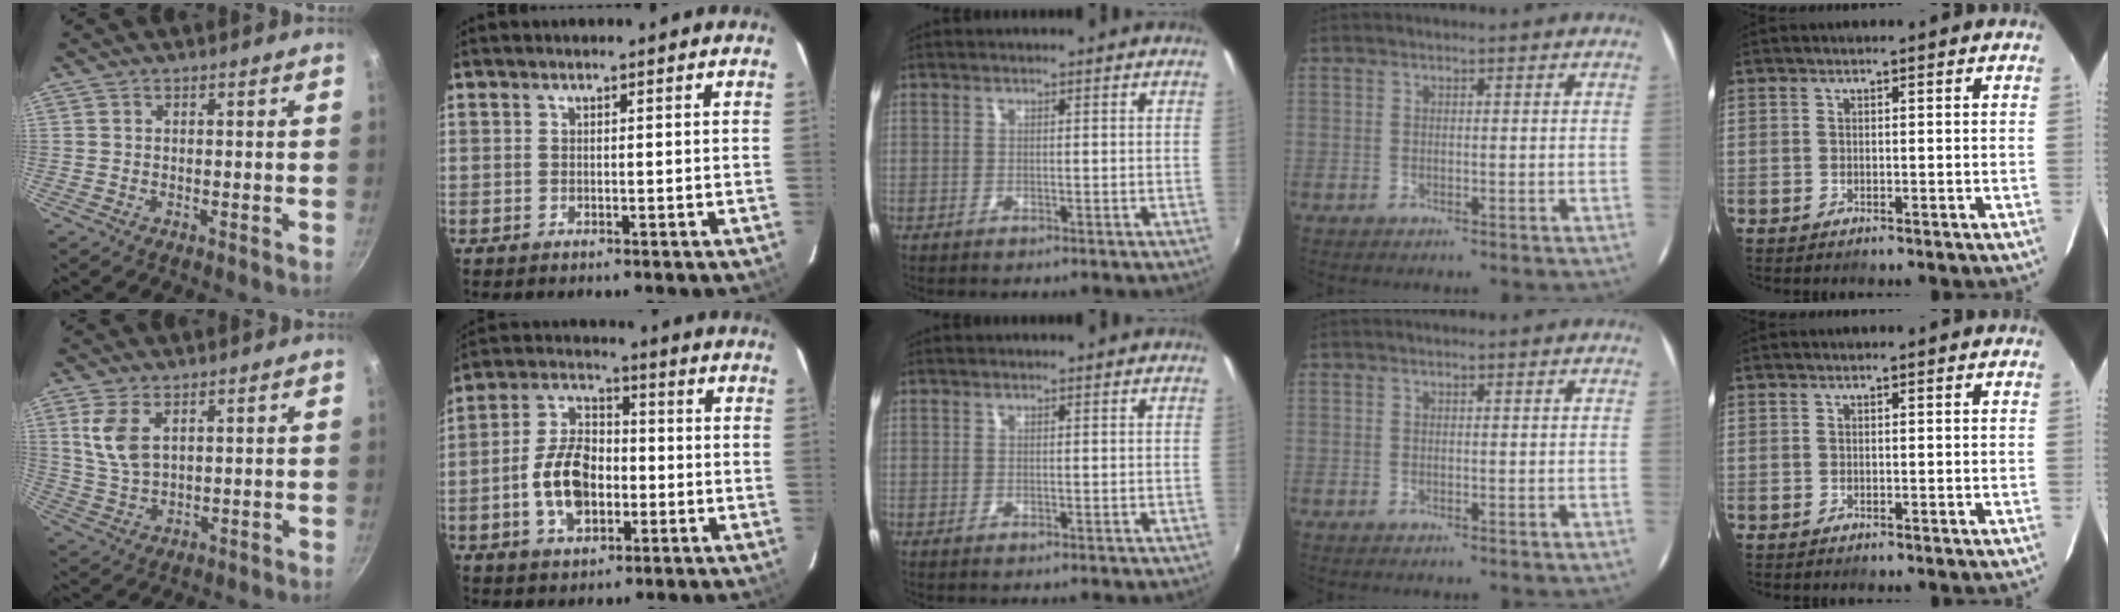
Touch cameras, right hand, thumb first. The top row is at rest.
{"thumb": {"total": 7.1, "force": [2.9, 3.8, 5.3], "torque": [-0.100, -0.019, 0.063]}, "index": {"total": 11.8, "force": [-2.9, 7.2, 8.8], "torque": [-0.176, 0.019, -0.046]}}